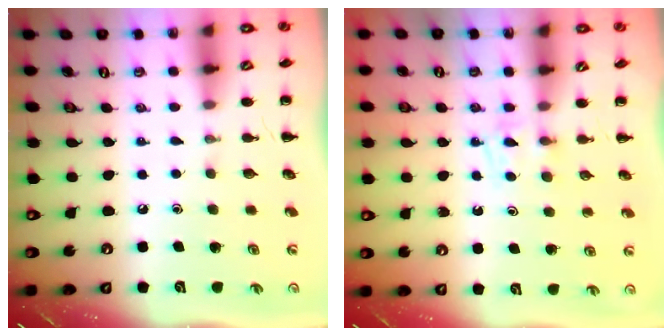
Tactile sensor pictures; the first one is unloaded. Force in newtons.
{"total": 3.0, "press": 2.8, "slide": 1.1}